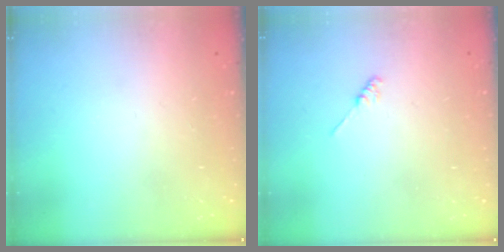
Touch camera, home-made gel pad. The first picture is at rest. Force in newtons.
{"total": 1.2, "press": 1.1, "slide": 0.3}